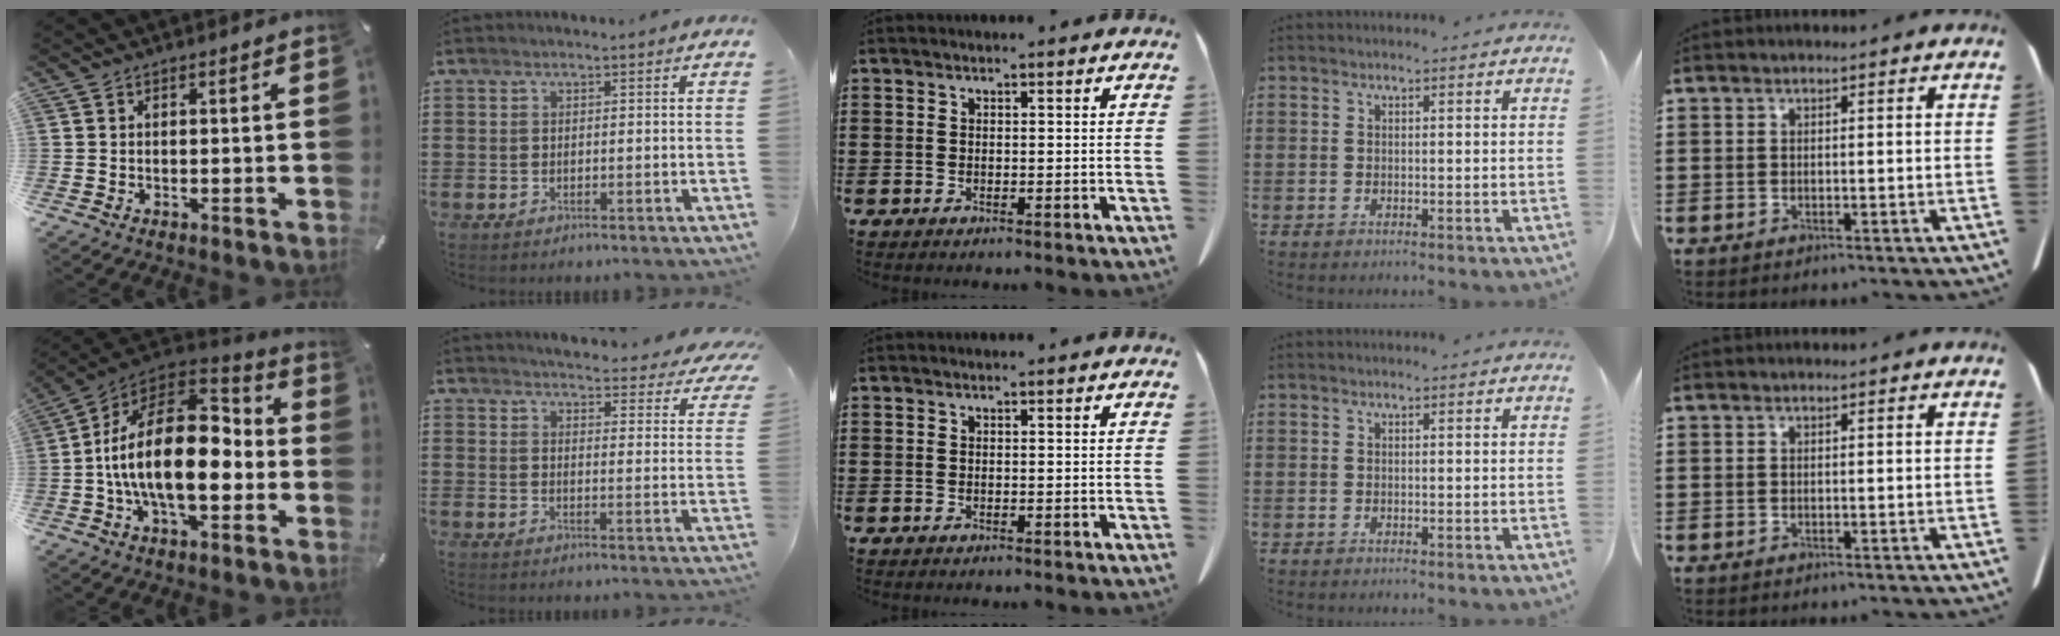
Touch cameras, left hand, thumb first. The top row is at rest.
{"thumb": {"total": 23.3, "force": [-2.5, 12.6, 19.5], "torque": [-0.350, 0.009, -0.041]}, "index": {"total": 4.3, "force": [4.2, -0.2, 1.0], "torque": [-0.023, -0.039, 0.068]}}